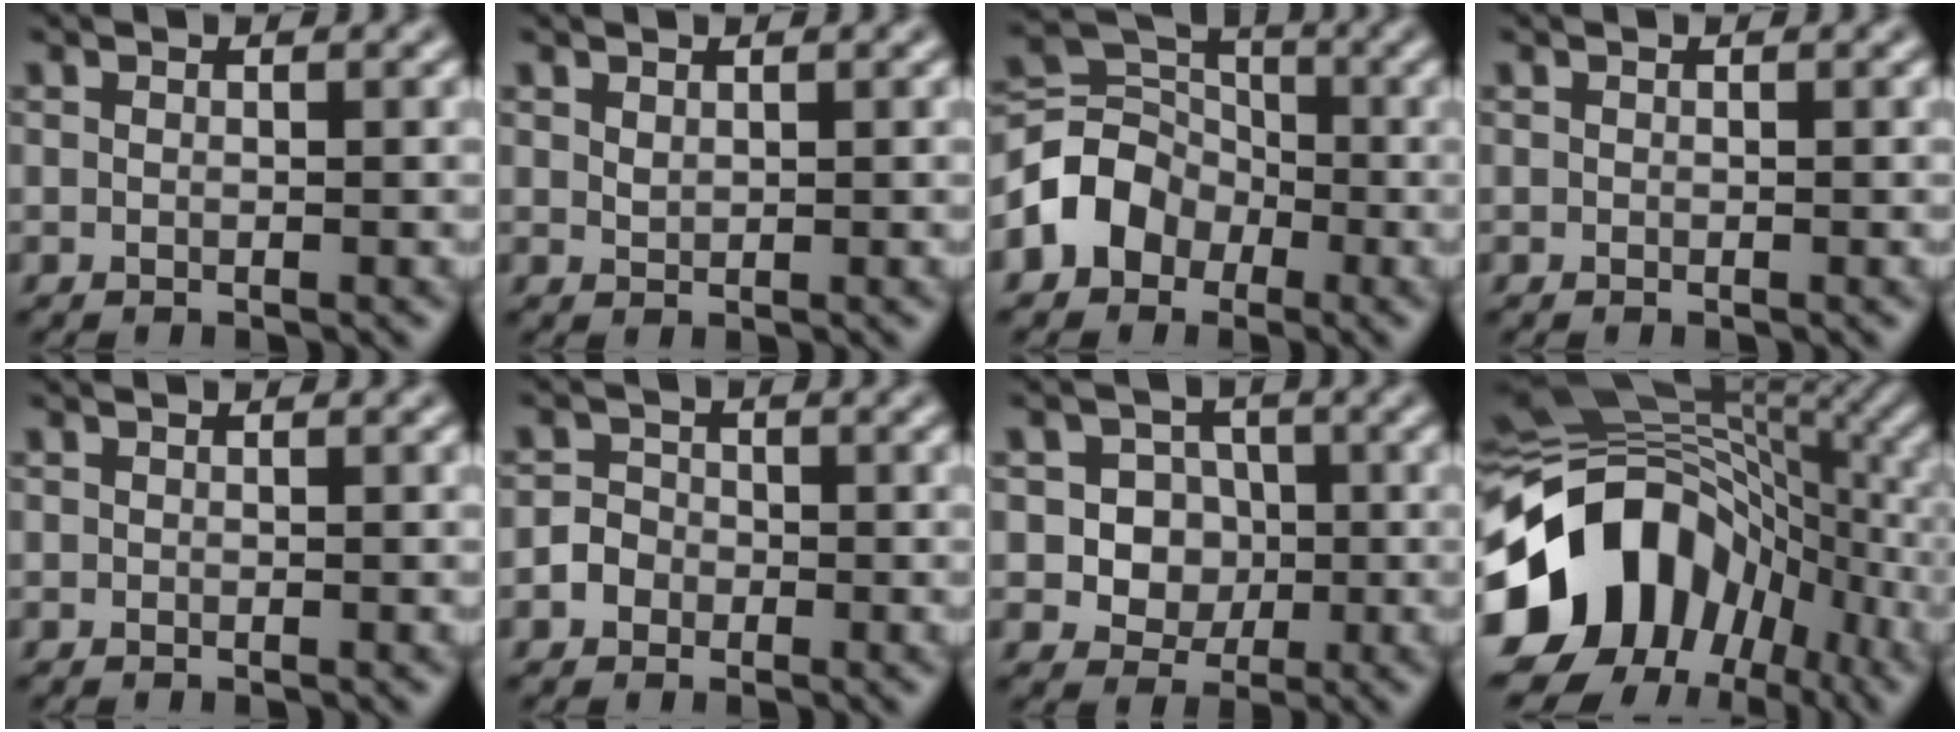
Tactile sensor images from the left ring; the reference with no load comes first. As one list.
[{"total": 0.7, "force": [0.6, 0.3, 0.3], "torque": [-0.009, -0.001, 0.014]}, {"total": 4.9, "force": [-2.1, 4.0, 1.9], "torque": [-0.023, 0.009, -0.052]}, {"total": 0.0}, {"total": 0.0}, {"total": 2.0, "force": [-0.8, 1.7, 0.7], "torque": [-0.002, 0.001, -0.020]}, {"total": 4.5, "force": [-0.4, 4.0, 1.9], "torque": [-0.011, 0.008, -0.023]}, {"total": 15.0, "force": [-4.7, 11.3, 8.6], "torque": [-0.149, 0.001, -0.094]}]